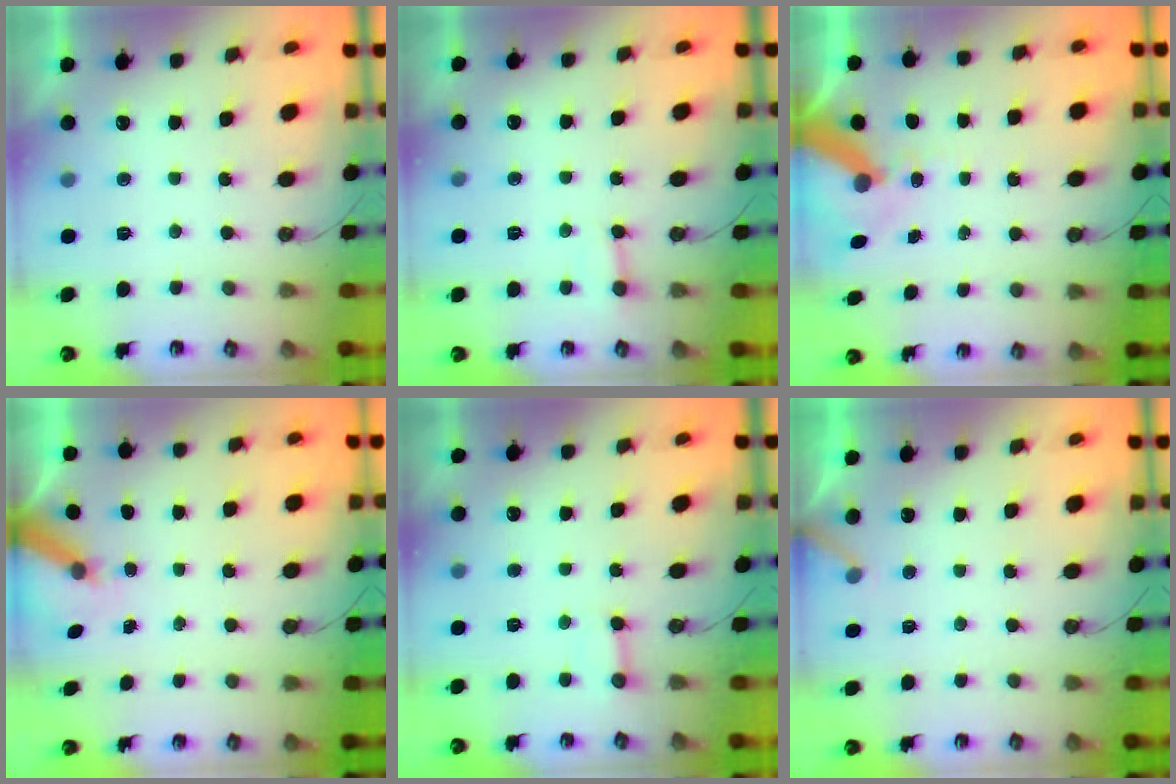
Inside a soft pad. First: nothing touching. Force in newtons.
{"total": 2.6, "press": 2.6, "slide": 0.1}
{"total": 11.5, "press": 11.4, "slide": 1.6}
{"total": 6.4, "press": 6.4, "slide": 0.3}
{"total": 2.7, "press": 2.7, "slide": 0.5}
{"total": 3.7, "press": 3.6, "slide": 0.3}